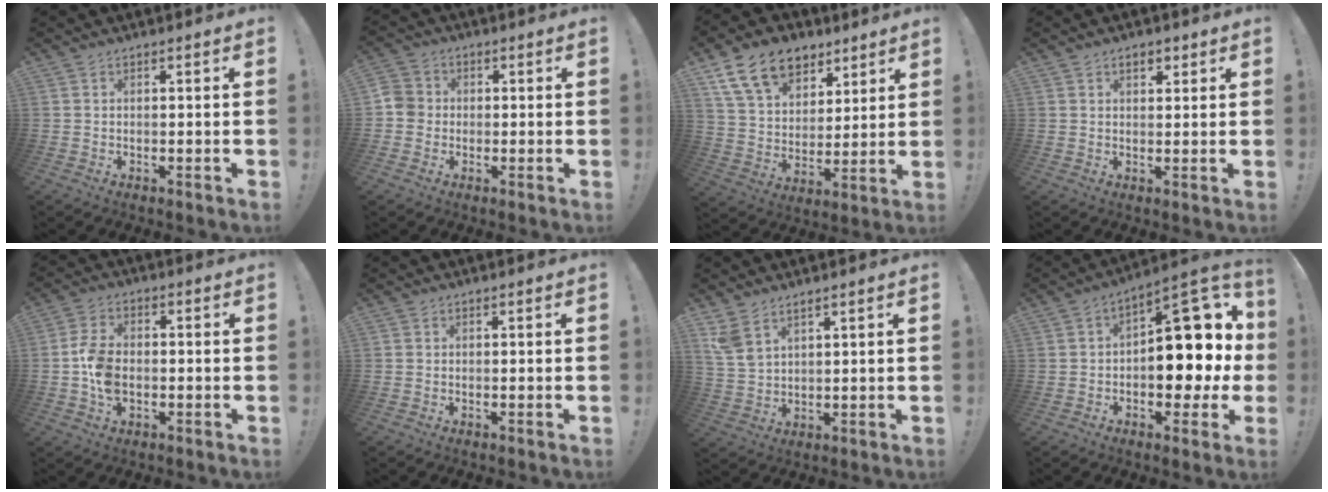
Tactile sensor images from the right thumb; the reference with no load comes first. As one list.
[{"total": 4.9, "force": [-0.9, 4.6, 1.4], "torque": [-0.029, 0.015, -0.016]}, {"total": 17.0, "force": [10.0, 11.5, 7.7], "torque": [-0.123, -0.052, 0.189]}, {"total": 3.2, "force": [1.7, 2.0, 1.8], "torque": [-0.019, -0.002, 0.028]}, {"total": 8.7, "force": [-2.0, 5.8, 6.2], "torque": [-0.130, 0.010, -0.031]}, {"total": 0.5, "force": [-0.2, 0.5, 0.0], "torque": [-0.007, 0.004, -0.001]}, {"total": 6.0, "force": [4.2, 2.8, 3.2], "torque": [-0.061, -0.018, 0.083]}, {"total": 16.0, "force": [0.2, 10.1, 12.4], "torque": [-0.136, -0.001, 0.011]}]